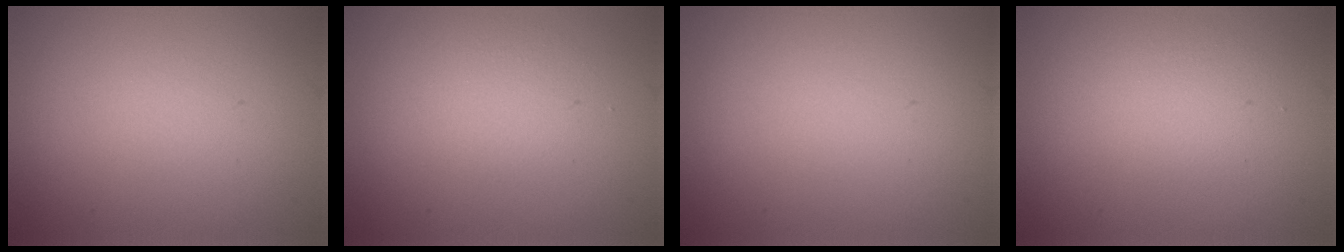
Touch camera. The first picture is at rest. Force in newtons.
{"total": 1.7, "press": 1.7, "slide": 0.0}
{"total": 0.0}
{"total": 2.0, "press": 2.0, "slide": 0.0}